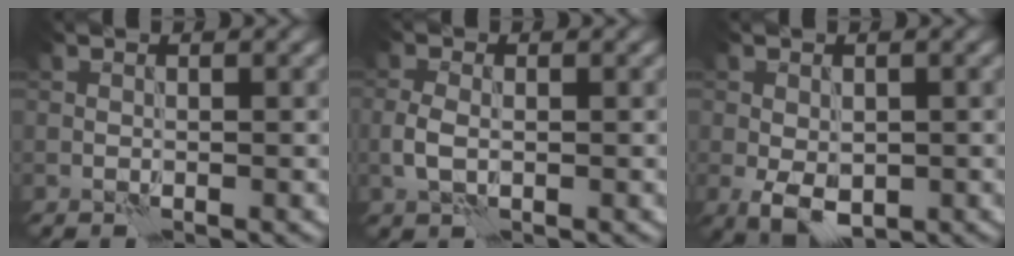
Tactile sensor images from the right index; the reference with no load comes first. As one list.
[{"total": 2.0, "force": [-0.2, 1.3, 1.5], "torque": [-0.037, -0.001, -0.007]}, {"total": 4.2, "force": [-1.3, 2.7, 3.0], "torque": [-0.053, -0.011, -0.021]}]